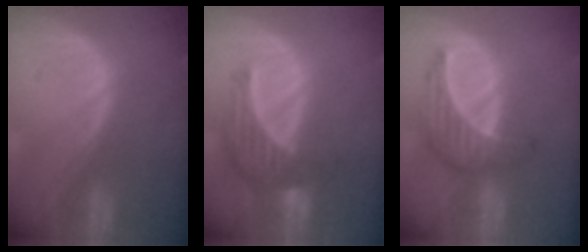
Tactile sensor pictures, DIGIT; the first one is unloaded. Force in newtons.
{"total": 7.1, "press": 6.8, "slide": 2.2}
{"total": 6.9, "press": 6.4, "slide": 2.6}